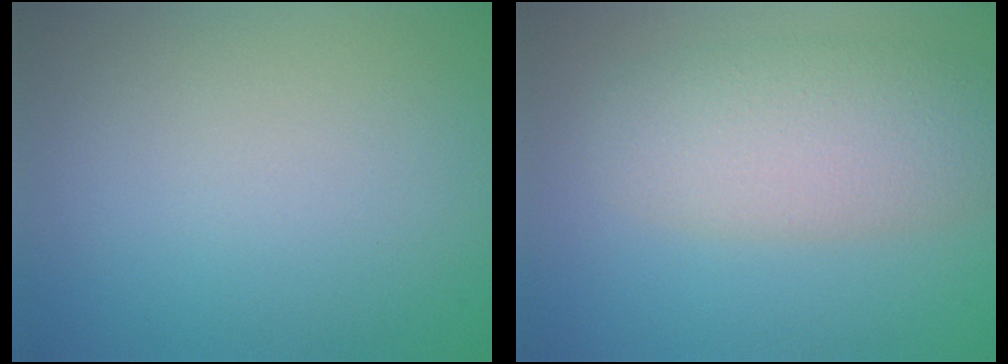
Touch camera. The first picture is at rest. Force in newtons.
{"total": 5.9, "press": 5.9, "slide": 0.6}